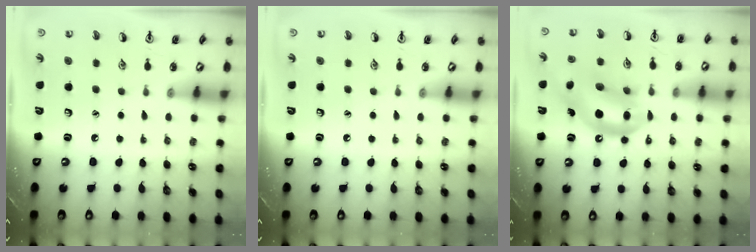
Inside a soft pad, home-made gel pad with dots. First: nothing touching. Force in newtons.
{"total": 0.0}
{"total": 13.9, "press": 13.3, "slide": 4.0}